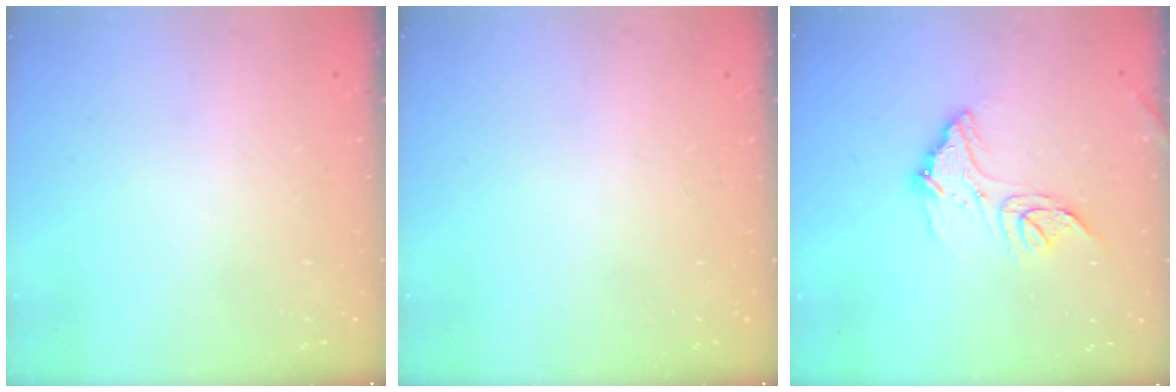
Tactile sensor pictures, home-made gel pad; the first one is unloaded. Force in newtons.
{"total": 0.0}
{"total": 13.5, "press": 13.4, "slide": 1.1}